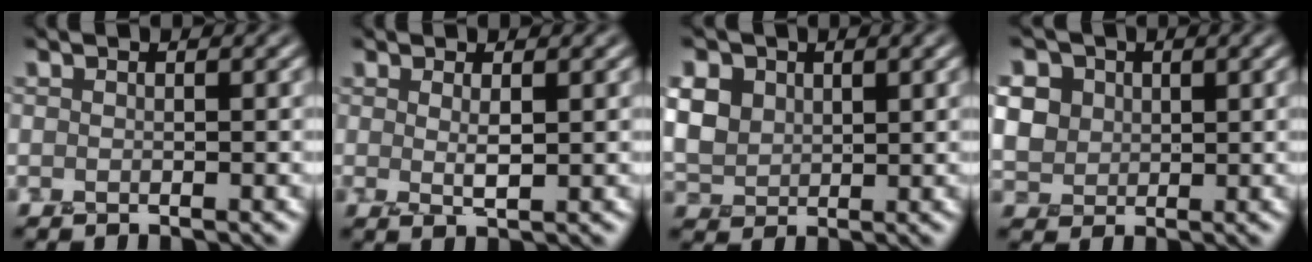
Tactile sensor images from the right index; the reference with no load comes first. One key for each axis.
{"total": 1.6, "fx": 0.5, "fy": 0.2, "fz": 1.5, "tx": -0.030, "ty": 0.000, "tz": 0.012}
{"total": 5.1, "fx": 2.7, "fy": 3.8, "fz": 2.0, "tx": -0.081, "ty": 0.024, "tz": 0.052}
{"total": 7.5, "fx": 3.3, "fy": 6.0, "fz": 3.0, "tx": -0.080, "ty": 0.036, "tz": 0.053}